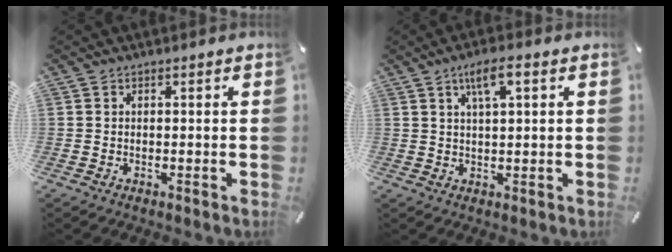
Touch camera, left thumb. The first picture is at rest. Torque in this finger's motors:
{"motor_torque": [0.55, 0.88, 1.17, -0.76, 0.37]}